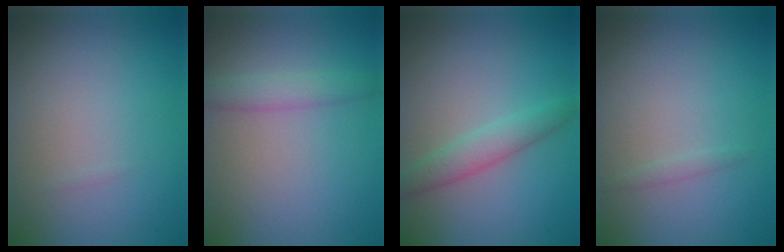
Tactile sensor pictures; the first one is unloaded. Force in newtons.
{"total": 2.2, "press": 2.2, "slide": 0.1}
{"total": 2.5, "press": 2.5, "slide": 0.0}
{"total": 0.5, "press": 0.5, "slide": 0.0}